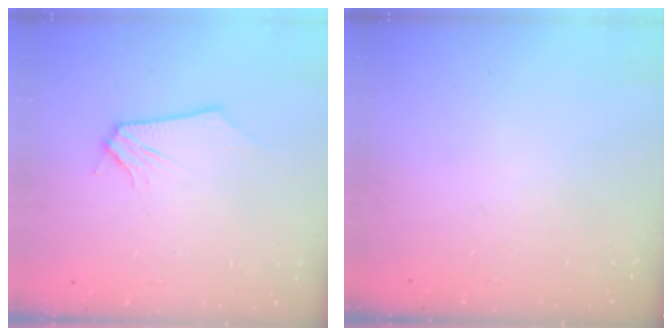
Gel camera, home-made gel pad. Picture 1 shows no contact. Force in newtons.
{"total": 0.0}